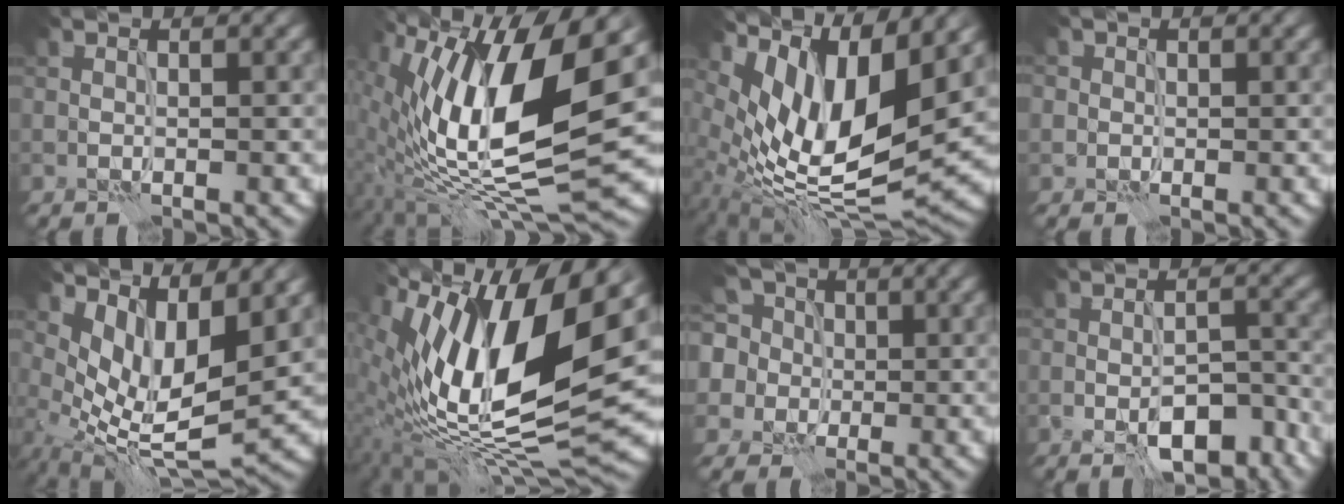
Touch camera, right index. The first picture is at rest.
{"total": 14.6, "force": [3.1, 4.7, 13.5], "torque": [-0.247, -0.001, 0.055]}
{"total": 12.3, "force": [3.8, 5.1, 10.5], "torque": [-0.207, -0.008, 0.075]}
{"total": 0.9, "force": [0.1, 0.9, 0.0], "torque": [0.003, -0.001, 0.001]}
{"total": 8.2, "force": [2.2, 3.6, 7.0], "torque": [-0.137, -0.020, 0.046]}
{"total": 15.1, "force": [4.5, 5.6, 13.3], "torque": [-0.245, 0.005, 0.074]}
{"total": 8.3, "force": [2.6, 7.1, 3.3], "torque": [-0.069, 0.027, 0.015]}
{"total": 6.0, "force": [-3.4, 2.3, 4.3], "torque": [-0.054, 0.006, -0.050]}